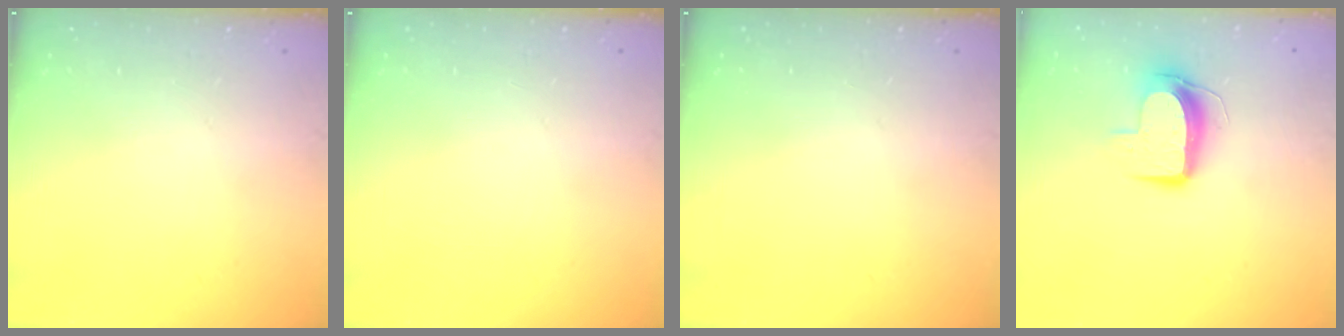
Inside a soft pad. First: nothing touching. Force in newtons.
{"total": 0.0}
{"total": 0.0}
{"total": 9.8, "press": 9.7, "slide": 1.0}